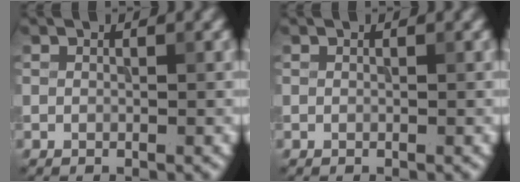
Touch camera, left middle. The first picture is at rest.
{"total": 0.0}